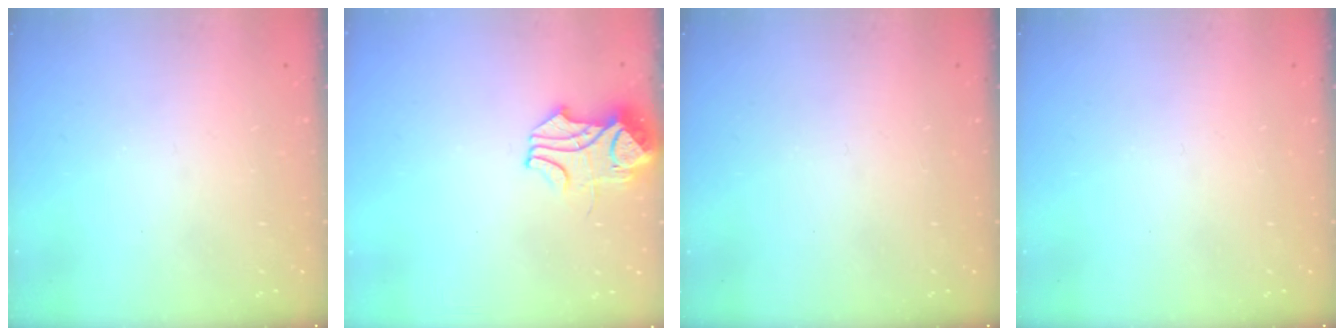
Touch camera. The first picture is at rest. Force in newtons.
{"total": 5.9, "press": 5.9, "slide": 0.9}
{"total": 0.0}
{"total": 0.0}